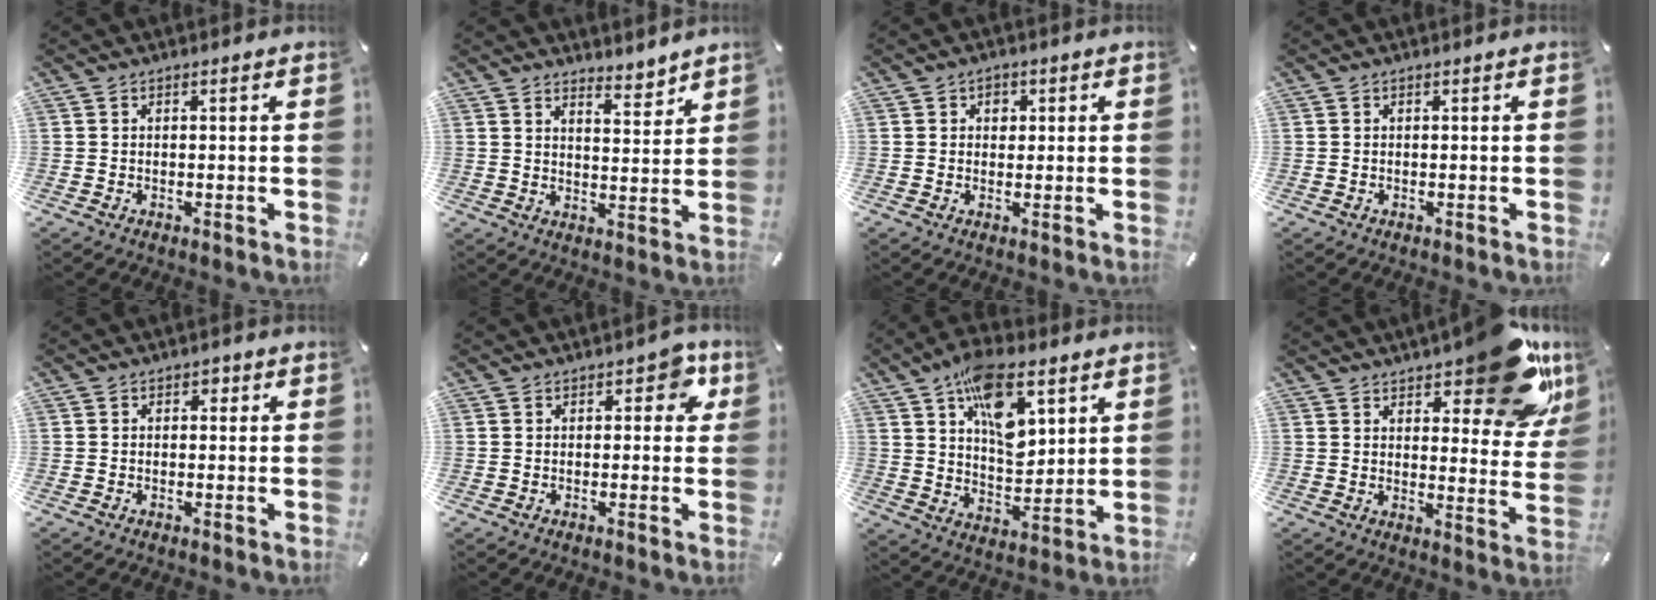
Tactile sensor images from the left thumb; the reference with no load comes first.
{"total": 5.1, "force": [4.8, 1.5, 0.4], "torque": [0.009, -0.044, 0.085]}
{"total": 2.3, "force": [0.4, 2.1, 1.0], "torque": [0.001, -0.003, -0.001]}
{"total": 0.0}
{"total": 1.4, "force": [0.4, 1.2, 0.5], "torque": [-0.004, 0.005, 0.002]}
{"total": 5.0, "force": [2.2, 3.1, 3.3], "torque": [-0.024, -0.005, 0.028]}
{"total": 15.4, "force": [7.6, 8.7, 10.2], "torque": [-0.147, -0.029, 0.136]}
{"total": 18.6, "force": [12.5, 7.3, 11.7], "torque": [-0.140, -0.088, 0.209]}